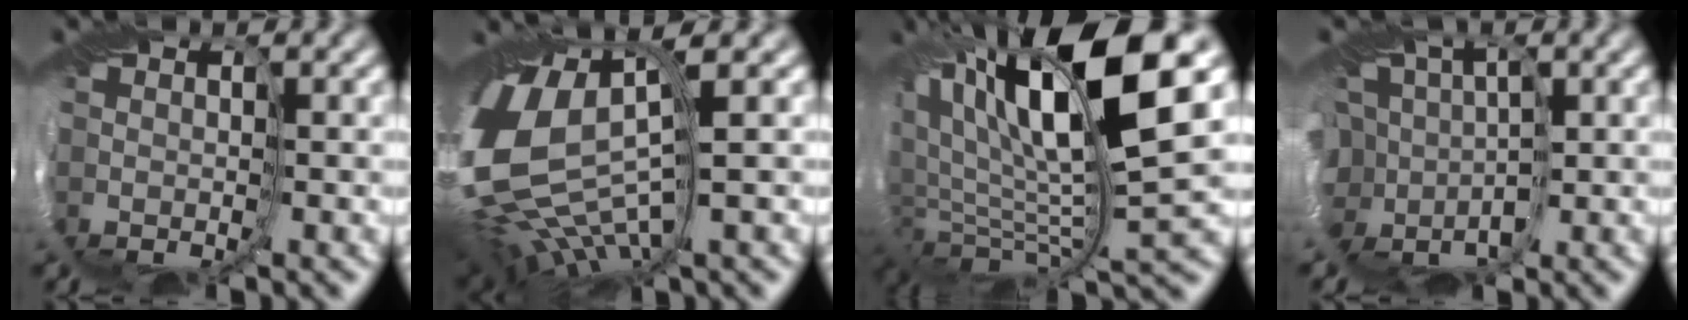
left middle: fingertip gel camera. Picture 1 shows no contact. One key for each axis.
{"total": 13.2, "fx": 0.7, "fy": 6.8, "fz": 11.3, "tx": -0.251, "ty": -0.016, "tz": 0.046}
{"total": 12.9, "fx": 4.4, "fy": 2.6, "fz": 11.8, "tx": -0.229, "ty": 0.021, "tz": 0.085}
{"total": 6.2, "fx": -0.1, "fy": 5.2, "fz": 3.3, "tx": -0.075, "ty": 0.025, "tz": -0.033}